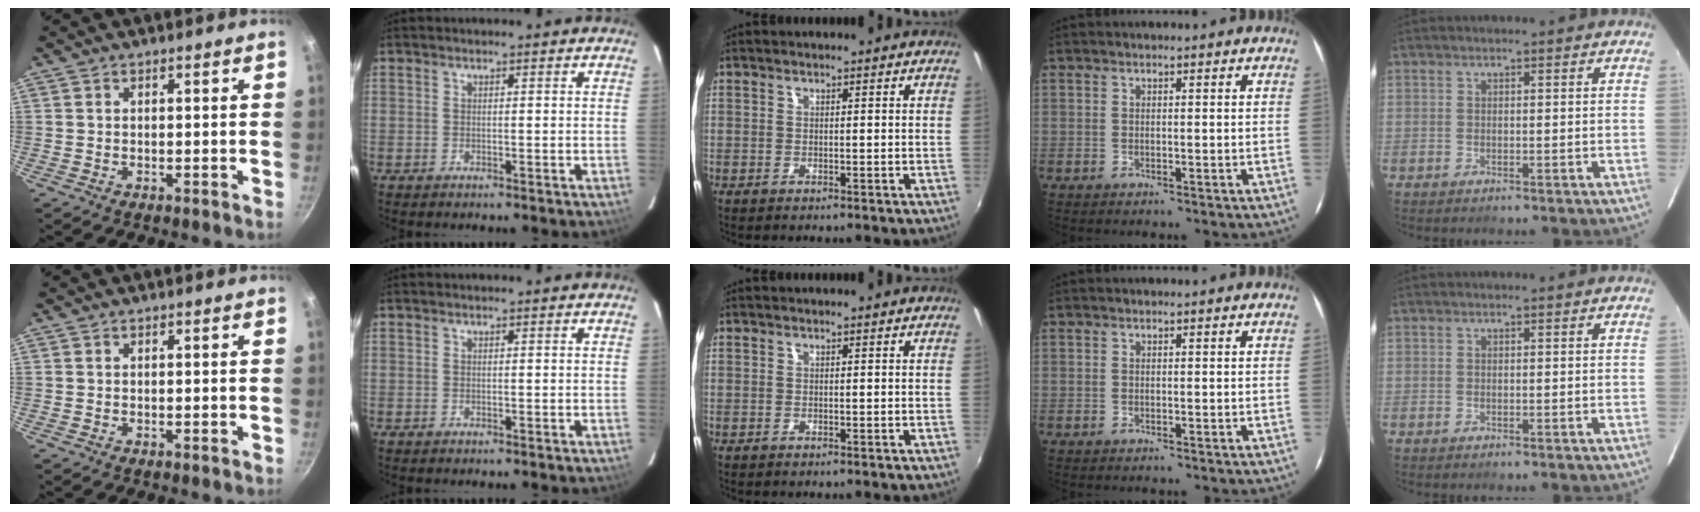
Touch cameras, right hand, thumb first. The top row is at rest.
{}